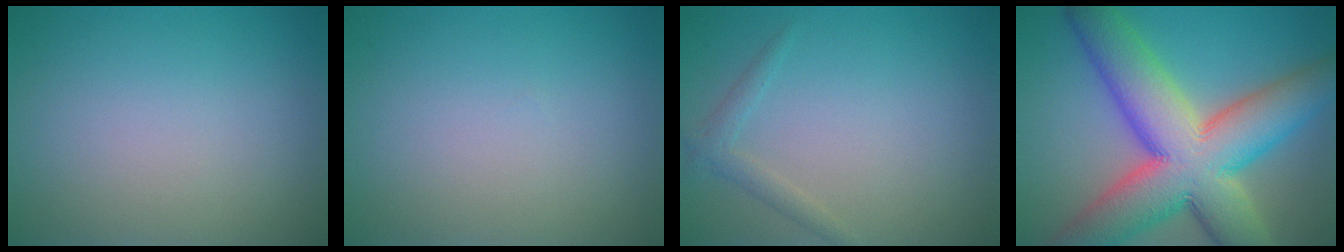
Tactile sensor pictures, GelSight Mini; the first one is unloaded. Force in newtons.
{"total": 0.0}
{"total": 1.4, "press": 1.4, "slide": 0.1}
{"total": 14.3, "press": 14.2, "slide": 0.6}